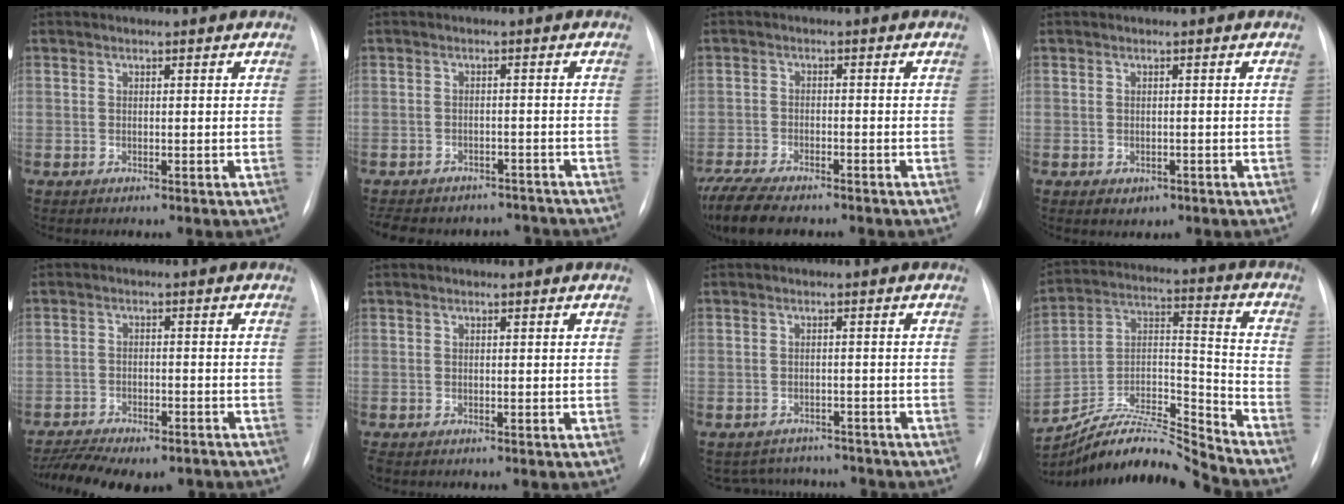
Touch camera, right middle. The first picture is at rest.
{"total": 14.3, "force": [-12.3, 6.2, 3.7], "torque": [-0.088, 0.012, -0.147]}
{"total": 11.7, "force": [-9.5, 3.2, 5.9], "torque": [-0.116, -0.016, -0.151]}
{"total": 1.9, "force": [-0.9, 1.5, 0.8], "torque": [-0.008, 0.002, -0.001]}
{"total": 15.5, "force": [-12.7, 5.8, 6.8], "torque": [-0.160, 0.001, -0.175]}
{"total": 0.9, "force": [-0.7, 0.4, 0.4], "torque": [-0.005, -0.001, -0.008]}
{"total": 7.7, "force": [-7.2, 2.8, 0.4], "torque": [-0.004, 0.016, -0.087]}
{"total": 14.8, "force": [-14.5, -0.6, 3.0], "torque": [-0.048, 0.054, -0.266]}